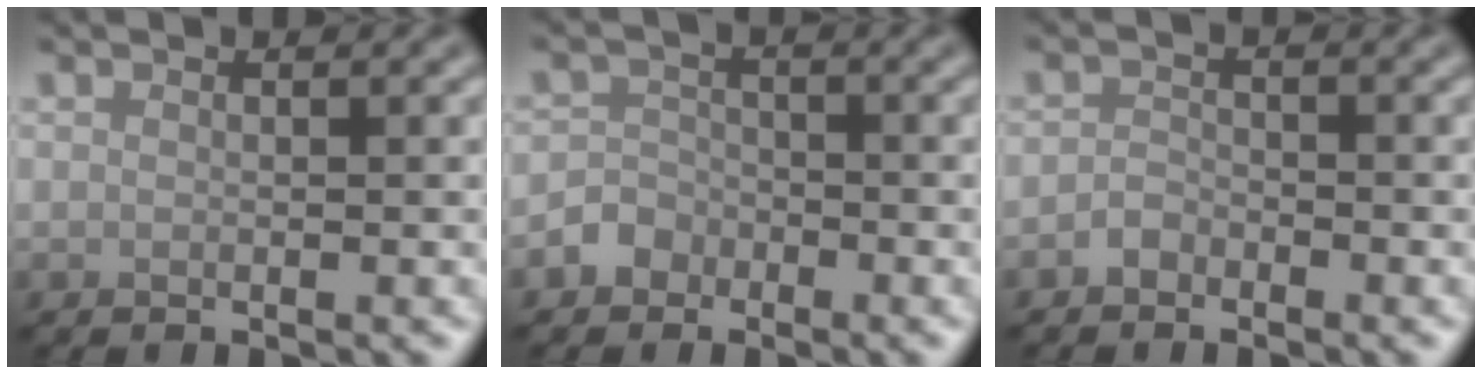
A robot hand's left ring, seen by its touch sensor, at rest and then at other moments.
{"total": 2.0, "force": [-1.2, 1.5, 0.2], "torque": [0.011, 0.010, -0.033]}
{"total": 1.2, "force": [-0.9, 0.8, 0.3], "torque": [-0.004, 0.006, -0.022]}